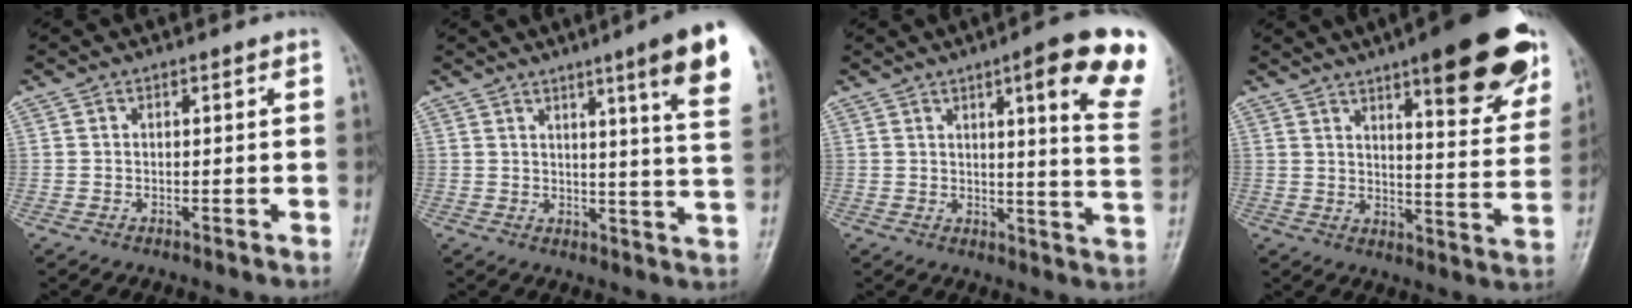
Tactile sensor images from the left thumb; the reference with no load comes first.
{"total": 13.5, "force": [7.4, 0.4, 11.2], "torque": [-0.140, -0.041, 0.086]}
{"total": 16.5, "force": [8.7, 2.4, 13.8], "torque": [-0.150, -0.040, 0.098]}
{"total": 20.9, "force": [12.3, 5.4, 16.0], "torque": [-0.177, -0.054, 0.165]}